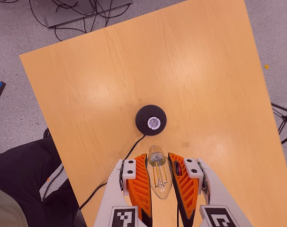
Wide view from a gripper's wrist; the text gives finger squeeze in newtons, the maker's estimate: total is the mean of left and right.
{"total": 22.8, "left": 25.1, "right": 20.5}